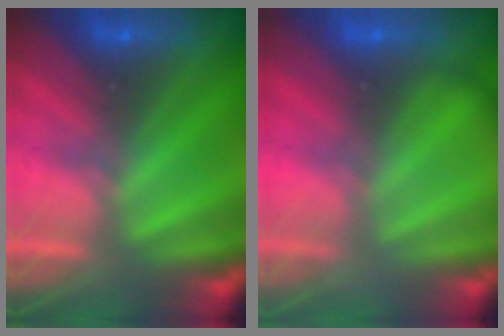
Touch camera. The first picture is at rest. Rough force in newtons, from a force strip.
{"total": 2.2}